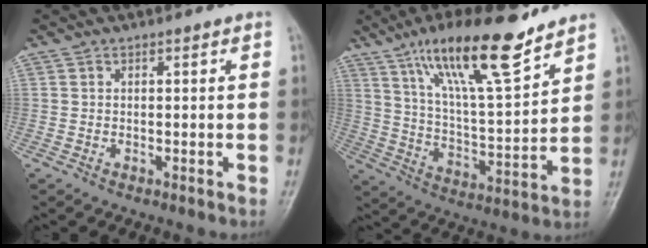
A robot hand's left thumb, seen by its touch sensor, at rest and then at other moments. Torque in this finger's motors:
{"motor_torque": [0.64, 0.62, 1.49, -1.28, 0.16]}